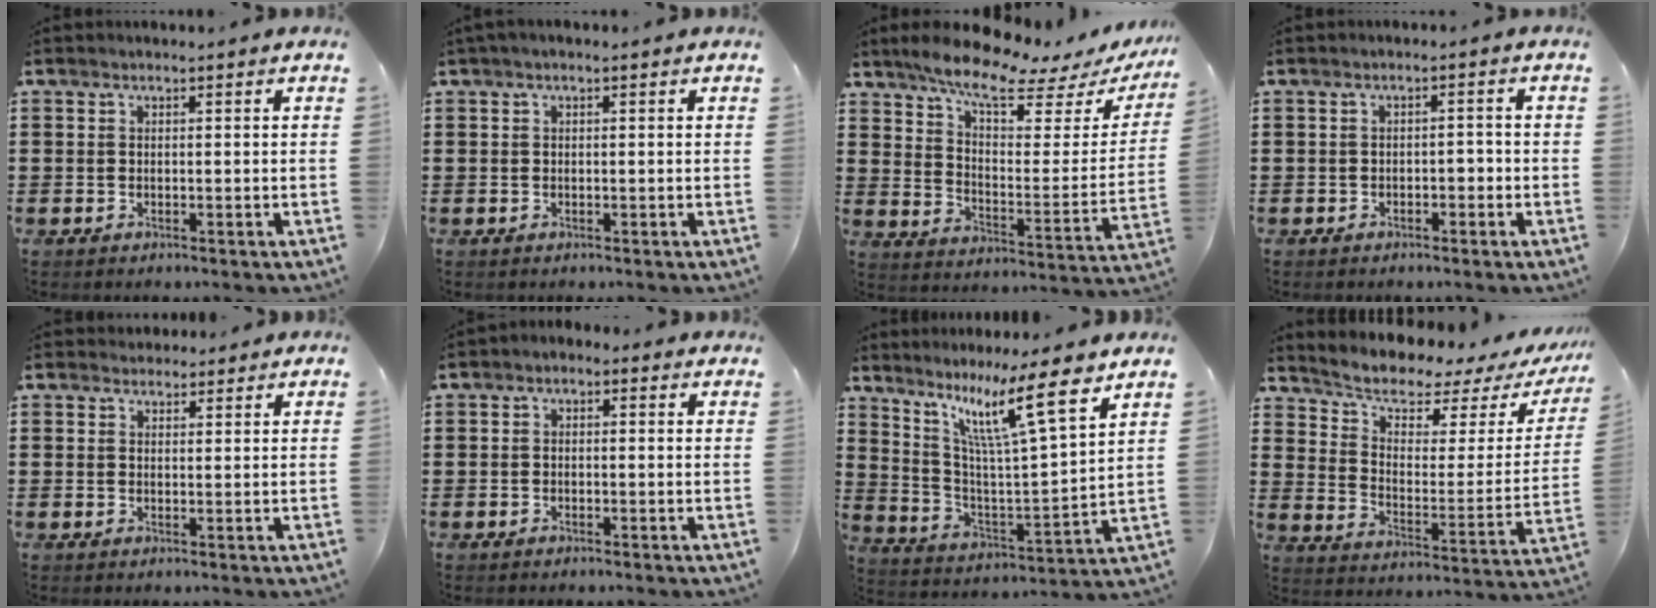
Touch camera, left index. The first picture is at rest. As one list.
[{"total": 0.6, "force": [-0.1, 0.1, 0.6], "torque": [-0.010, -0.001, -0.002]}, {"total": 9.4, "force": [7.6, 1.7, 5.3], "torque": [-0.119, -0.045, 0.127]}, {"total": 1.6, "force": [-1.2, 0.9, 0.7], "torque": [-0.020, 0.002, -0.028]}, {"total": 1.9, "force": [1.7, 0.9, 0.1], "torque": [0.001, 0.001, 0.033]}, {"total": 1.1, "force": [-1.0, 0.5, 0.3], "torque": [-0.008, 0.001, -0.021]}, {"total": 12.2, "force": [8.5, 1.0, 8.7], "torque": [-0.179, -0.040, 0.134]}, {"total": 4.8, "force": [3.9, 1.9, 2.1], "torque": [-0.066, -0.030, 0.061]}]